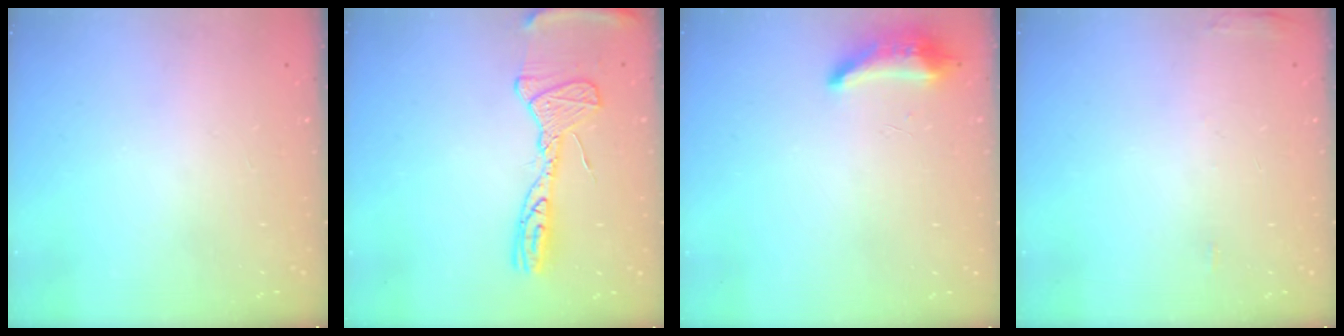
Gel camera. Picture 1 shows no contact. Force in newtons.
{"total": 14.0, "press": 14.0, "slide": 1.3}
{"total": 16.0, "press": 10.0, "slide": 12.4}
{"total": 4.1, "press": 3.9, "slide": 1.1}